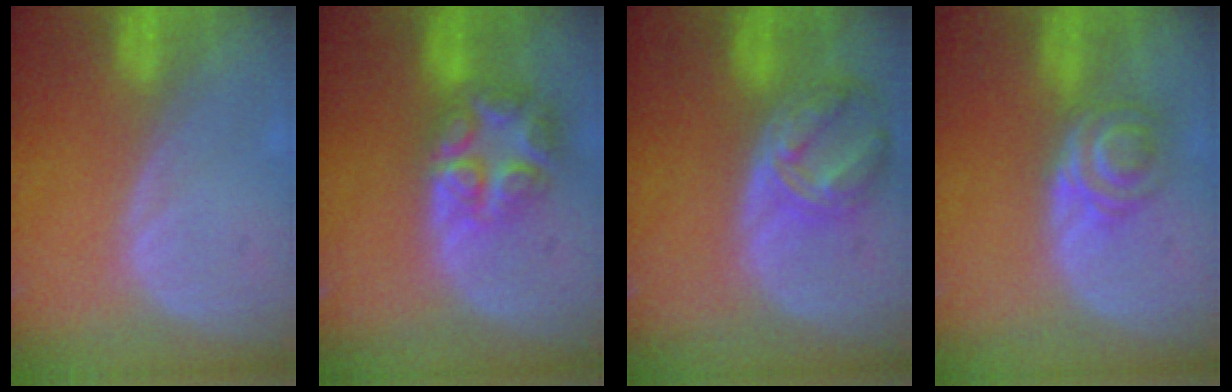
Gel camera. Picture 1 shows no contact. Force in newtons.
{"total": 8.1, "press": 7.0, "slide": 4.0}
{"total": 8.2, "press": 7.2, "slide": 4.0}
{"total": 5.8, "press": 4.9, "slide": 3.2}